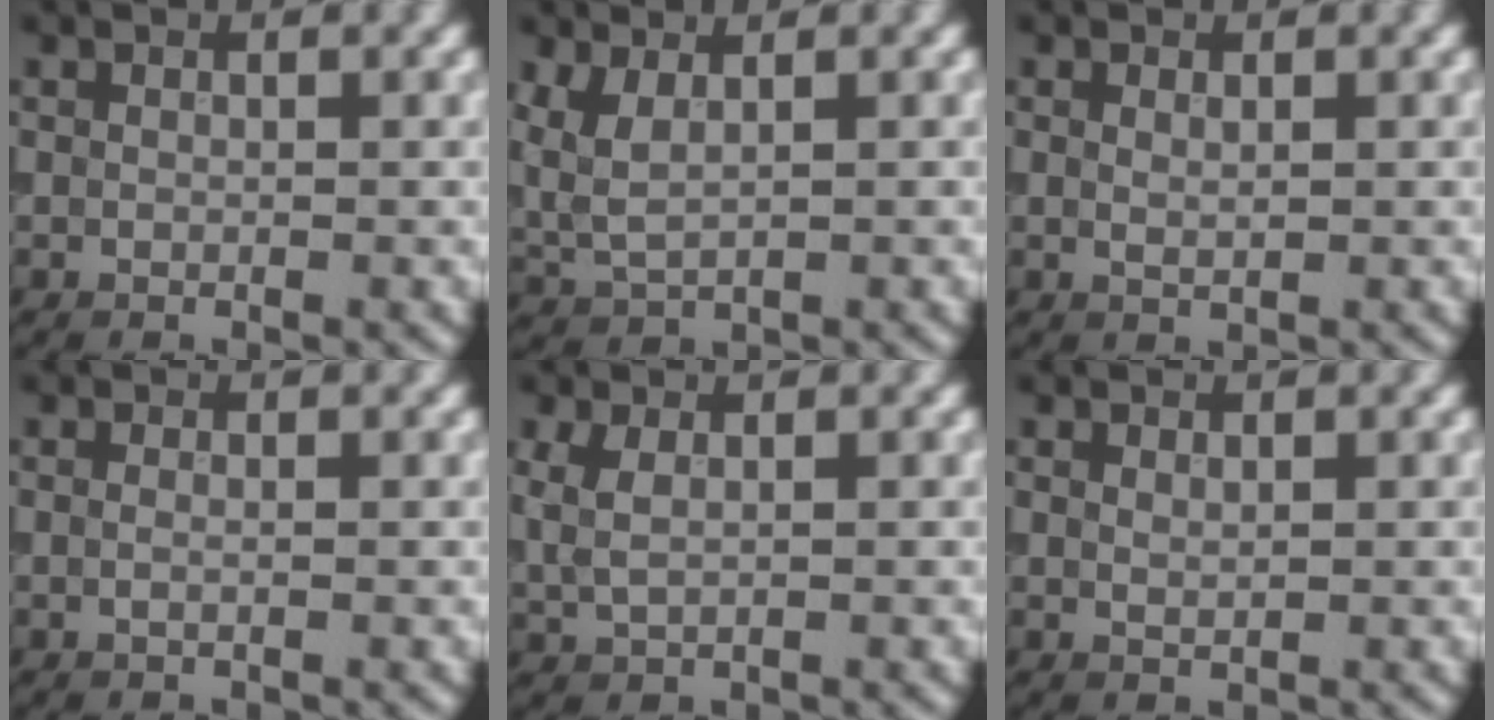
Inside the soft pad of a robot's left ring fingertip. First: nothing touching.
{"total": 2.9, "force": [1.1, 1.3, 2.3], "torque": [-0.061, 0.001, 0.027]}
{"total": 0.9, "force": [0.3, 0.3, 0.8], "torque": [-0.015, 0.000, 0.006]}
{"total": 0.6, "force": [0.0, 0.2, 0.6], "torque": [-0.013, -0.007, -0.003]}
{"total": 2.0, "force": [0.7, 1.0, 1.6], "torque": [-0.038, 0.000, 0.019]}
{"total": 0.6, "force": [0.4, 0.2, 0.5], "torque": [-0.010, -0.001, 0.008]}